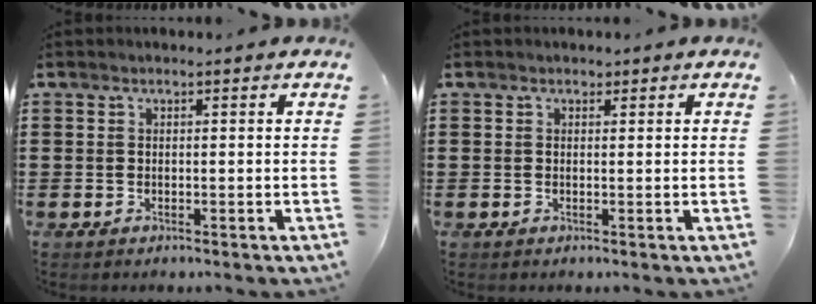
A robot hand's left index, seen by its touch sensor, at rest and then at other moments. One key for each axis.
{"total": 0.7, "fx": 0.4, "fy": 0.4, "fz": 0.3, "tx": -0.007, "ty": 0.004, "tz": 0.007}